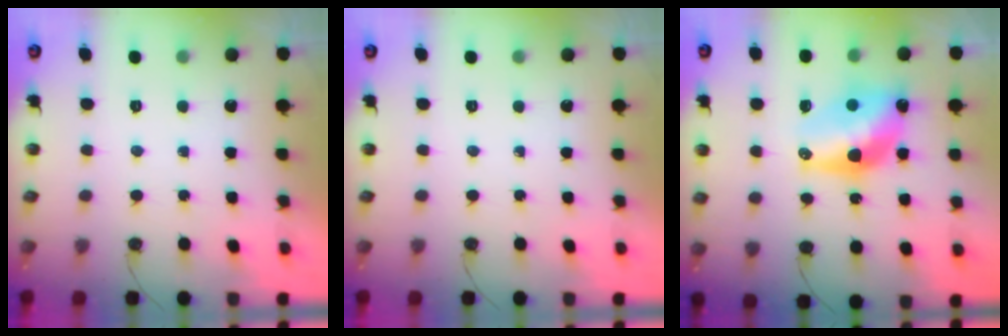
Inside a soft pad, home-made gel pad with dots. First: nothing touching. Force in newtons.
{"total": 0.0}
{"total": 12.7, "press": 12.7, "slide": 0.8}